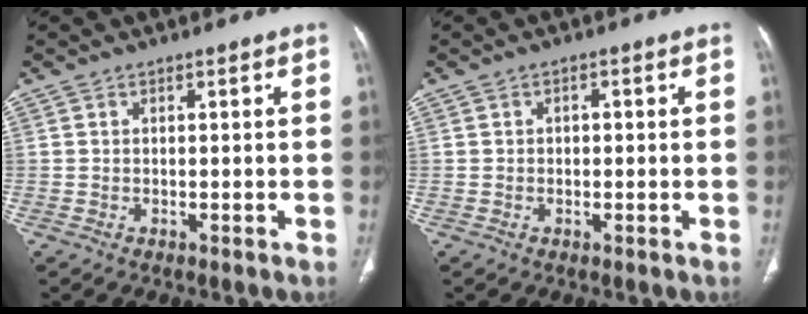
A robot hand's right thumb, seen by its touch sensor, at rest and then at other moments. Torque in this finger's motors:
{"motor_torque": [-0.44, 0.40, -0.02, 0.11, 0.06]}